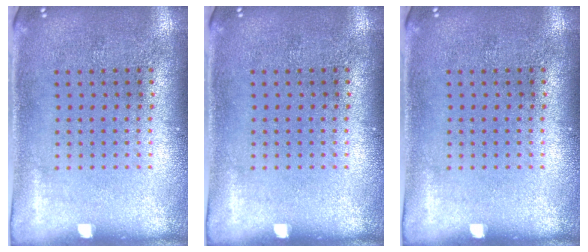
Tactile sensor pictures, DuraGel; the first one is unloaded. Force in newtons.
{"total": 0.0}
{"total": 0.0}